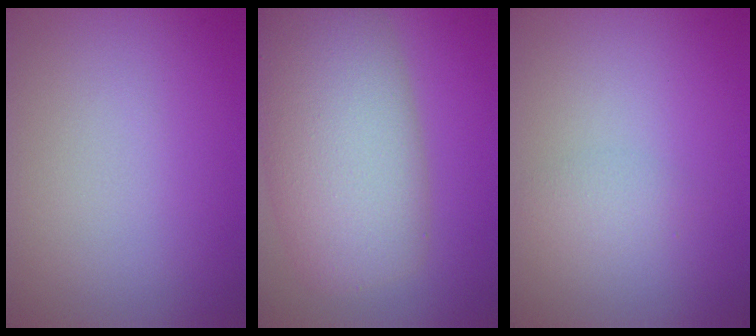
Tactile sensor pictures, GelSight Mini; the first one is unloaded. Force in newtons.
{"total": 10.6, "press": 10.6, "slide": 0.6}
{"total": 1.3, "press": 1.3, "slide": 0.0}